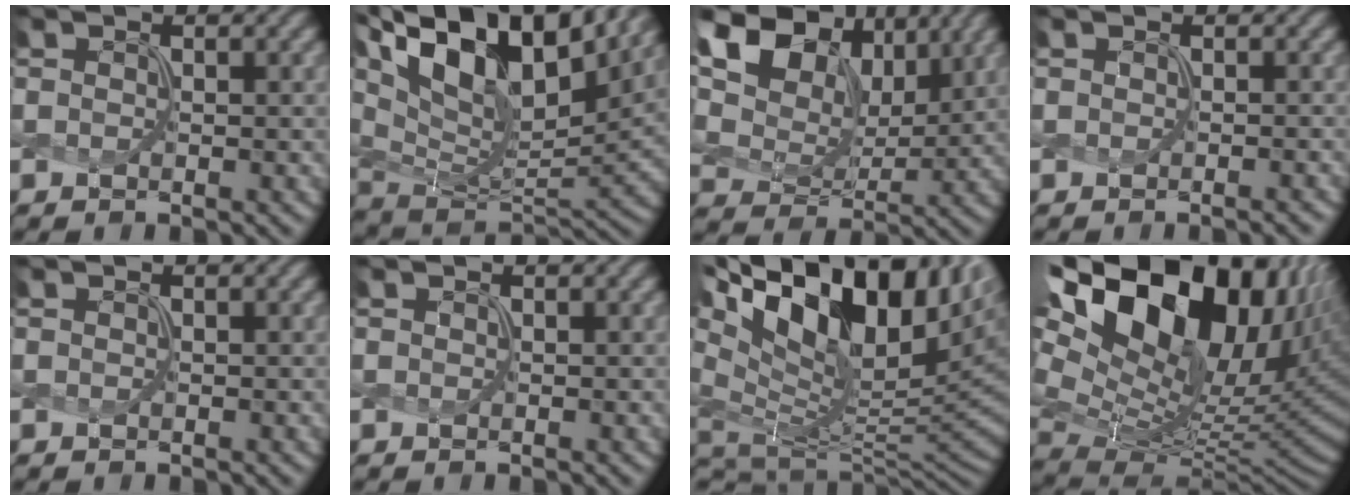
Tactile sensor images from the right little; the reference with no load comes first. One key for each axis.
{"total": 14.8, "fx": 8.2, "fy": 7.1, "fz": 10.0, "tx": -0.202, "ty": 0.028, "tz": 0.148}
{"total": 12.6, "fx": 6.0, "fy": 8.3, "fz": 7.4, "tx": -0.167, "ty": 0.026, "tz": 0.097}
{"total": 0.7, "fx": -0.4, "fy": 0.2, "fz": 0.5, "tx": 0.000, "ty": -0.004, "tz": -0.010}
{"total": 0.0}
{"total": 0.0}
{"total": 16.0, "fx": 6.1, "fy": 8.8, "fz": 11.9, "tx": -0.243, "ty": 0.016, "tz": 0.120}
{"total": 18.9, "fx": 6.0, "fy": 11.6, "fz": 13.6, "tx": -0.241, "ty": 0.014, "tz": 0.121}